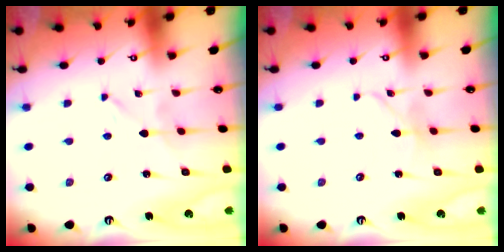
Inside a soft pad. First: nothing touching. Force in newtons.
{"total": 3.3, "press": 3.3, "slide": 0.3}